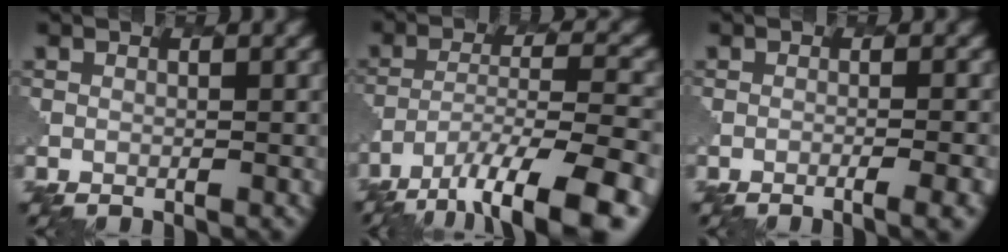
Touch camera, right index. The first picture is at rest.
{"total": 11.2, "force": [-8.0, 3.1, 7.3], "torque": [-0.131, -0.008, -0.132]}
{"total": 3.7, "force": [-2.0, 1.0, 2.9], "torque": [-0.025, 0.009, -0.030]}